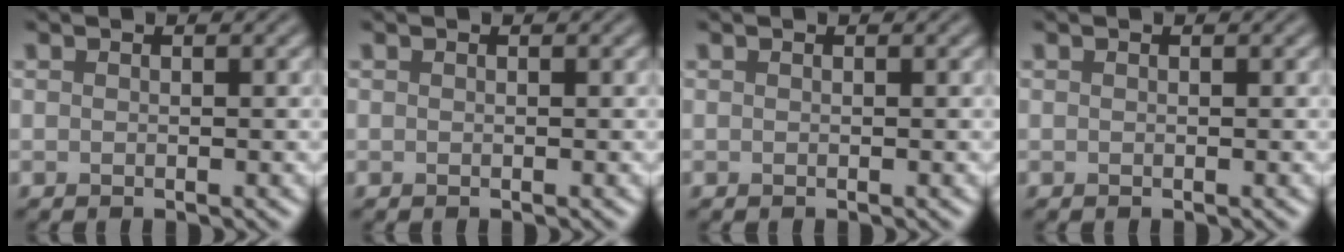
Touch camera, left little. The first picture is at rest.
{"total": 0.0}
{"total": 0.0}
{"total": 0.0}